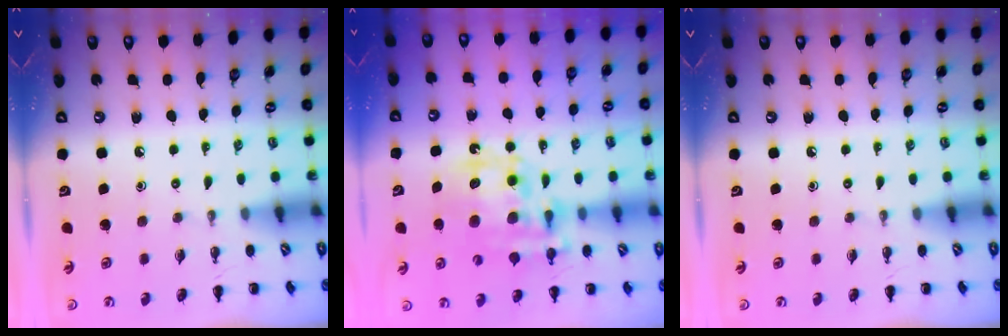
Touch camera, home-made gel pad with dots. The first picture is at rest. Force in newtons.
{"total": 15.5, "press": 15.1, "slide": 3.6}
{"total": 0.0}